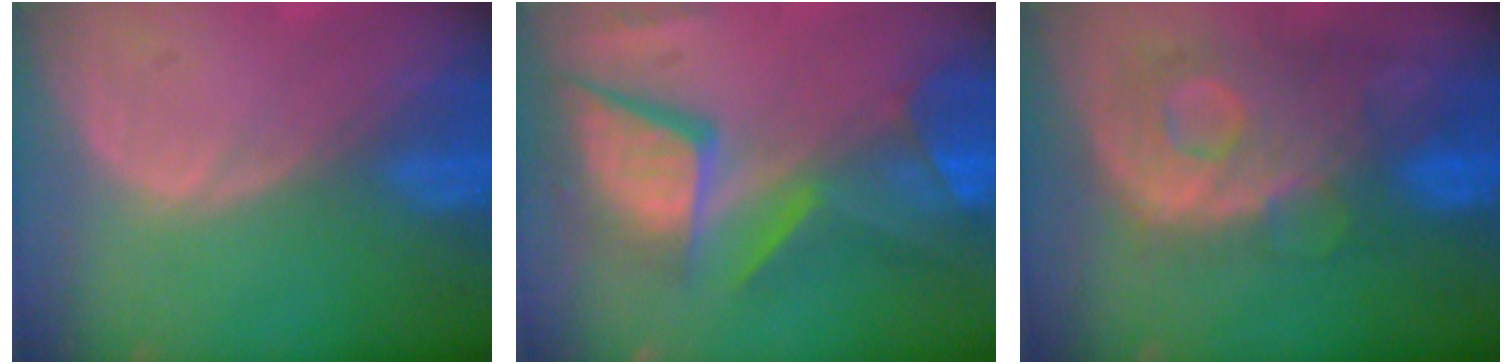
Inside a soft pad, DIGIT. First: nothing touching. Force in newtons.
{"total": 12.4, "press": 10.1, "slide": 7.1}
{"total": 11.3, "press": 9.8, "slide": 5.7}